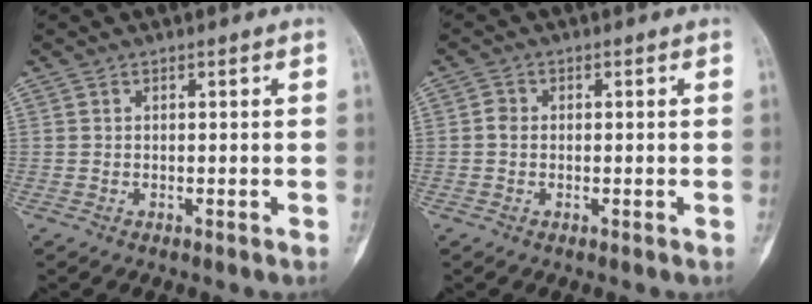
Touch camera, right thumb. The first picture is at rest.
{"total": 1.5, "force": [-0.1, 1.3, 0.7], "torque": [-0.006, 0.004, -0.005]}